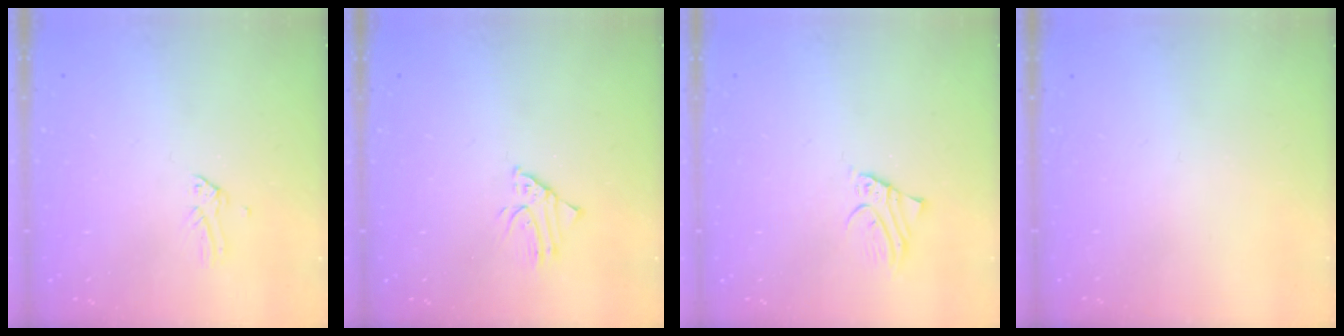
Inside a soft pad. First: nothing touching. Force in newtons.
{"total": 1.7, "press": 1.7, "slide": 0.1}
{"total": 2.4, "press": 2.4, "slide": 0.1}
{"total": 0.0}